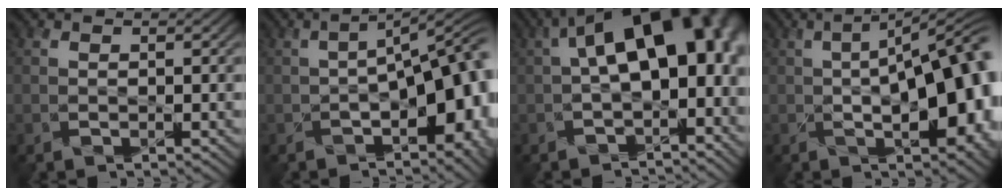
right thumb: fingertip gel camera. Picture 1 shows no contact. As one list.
[{"total": 10.5, "force": [-2.7, 4.3, 9.2], "torque": [-0.114, -0.016, -0.026]}, {"total": 14.0, "force": [0.9, 7.9, 11.6], "torque": [-0.171, 0.001, 0.027]}, {"total": 16.0, "force": [-1.5, 6.6, 14.5], "torque": [-0.183, -0.010, -0.013]}]